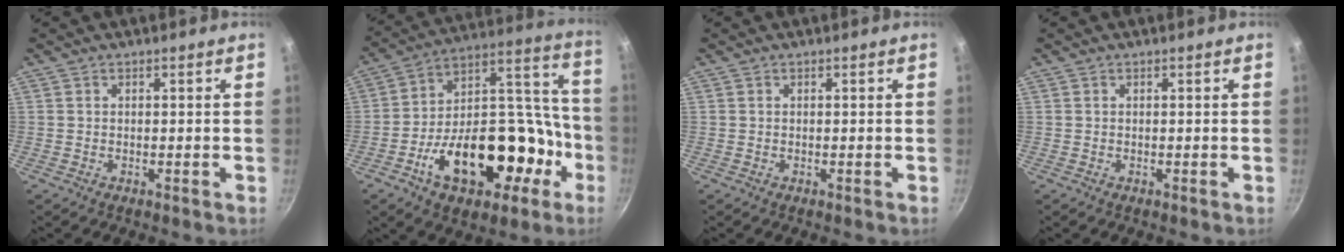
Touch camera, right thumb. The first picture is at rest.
{"total": 26.8, "force": [-10.5, 15.7, 18.9], "torque": [-0.249, 0.089, -0.154]}
{"total": 0.0}
{"total": 0.0}